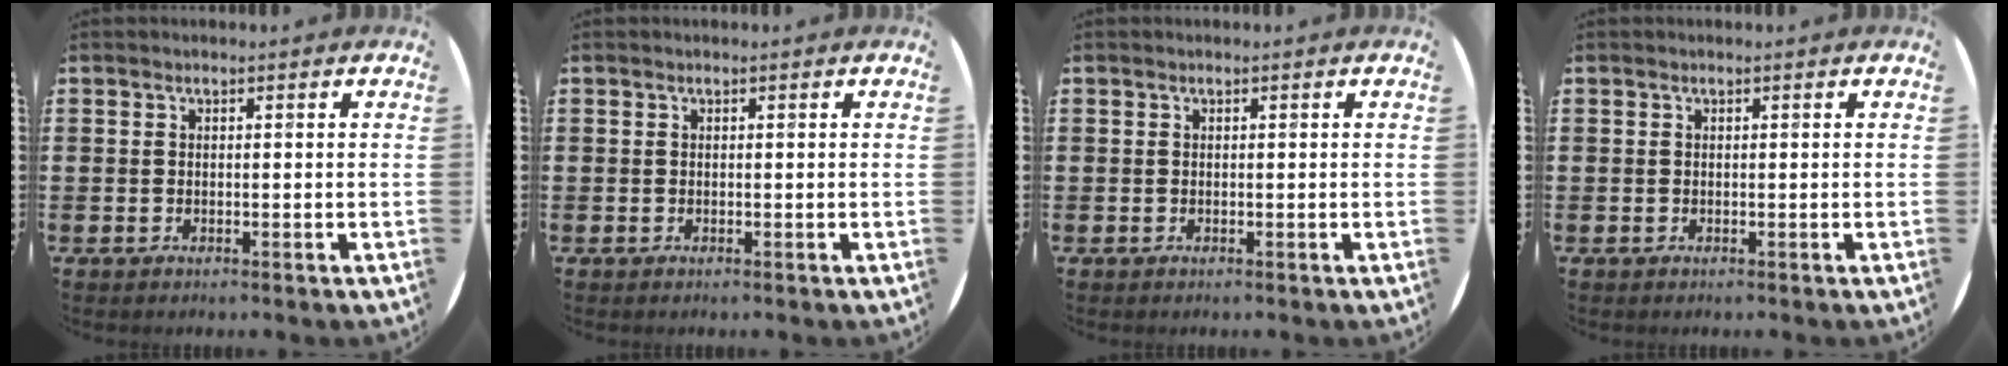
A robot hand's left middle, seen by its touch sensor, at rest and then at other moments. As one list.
[{"total": 0.0}, {"total": 0.0}, {"total": 0.0}]